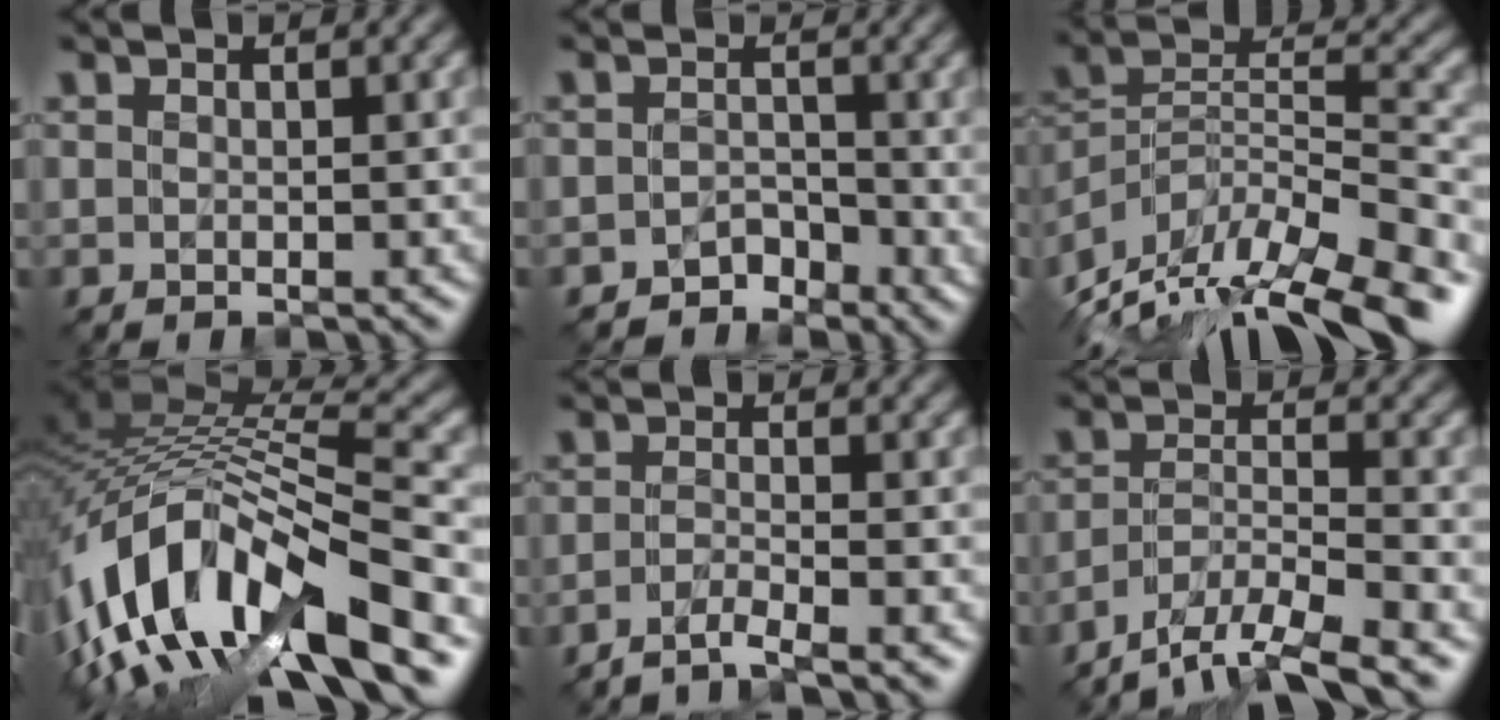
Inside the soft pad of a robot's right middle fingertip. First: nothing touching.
{"total": 1.8, "force": [-1.5, 0.9, 0.0], "torque": [0.006, 0.003, -0.026]}
{"total": 15.4, "force": [-12.3, 4.7, 7.9], "torque": [-0.133, 0.018, -0.191]}
{"total": 13.9, "force": [-7.8, 5.6, 10.1], "torque": [-0.200, 0.021, -0.143]}
{"total": 2.7, "force": [-2.1, 0.3, 1.6], "torque": [-0.020, -0.006, -0.055]}
{"total": 7.5, "force": [-6.3, 1.3, 3.8], "torque": [-0.067, -0.003, -0.113]}